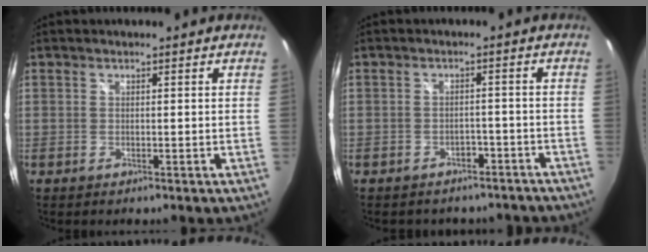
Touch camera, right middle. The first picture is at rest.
{"total": 8.6, "force": [-6.9, 4.5, 2.4], "torque": [-0.054, 0.008, -0.079]}